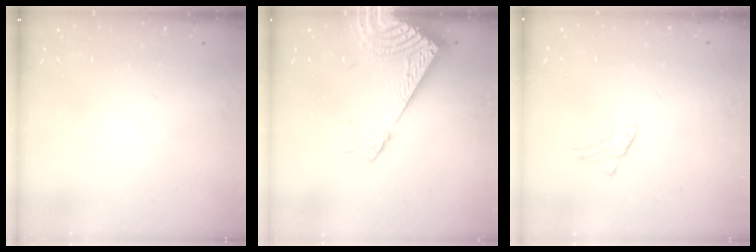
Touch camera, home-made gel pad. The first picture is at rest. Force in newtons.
{"total": 12.0, "press": 11.9, "slide": 1.8}
{"total": 1.7, "press": 1.6, "slide": 0.1}